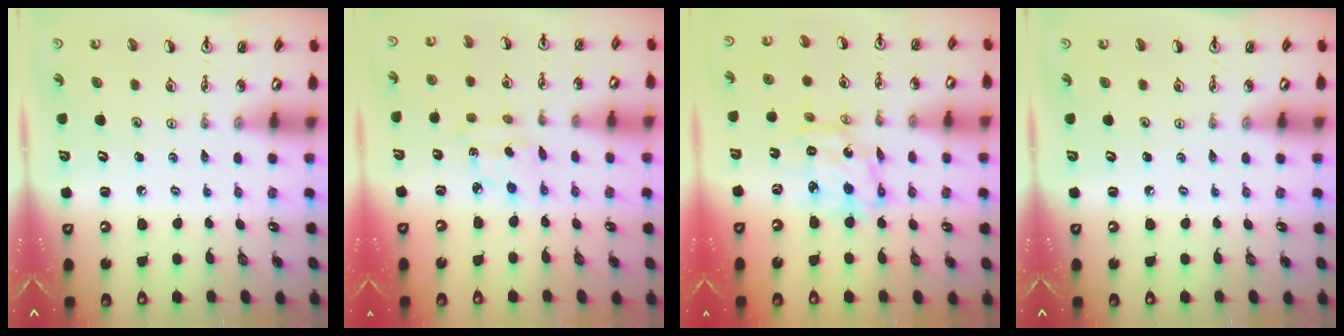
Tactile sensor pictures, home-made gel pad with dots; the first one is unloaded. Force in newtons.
{"total": 3.0, "press": 3.0, "slide": 0.2}
{"total": 9.4, "press": 9.4, "slide": 0.9}
{"total": 0.0}